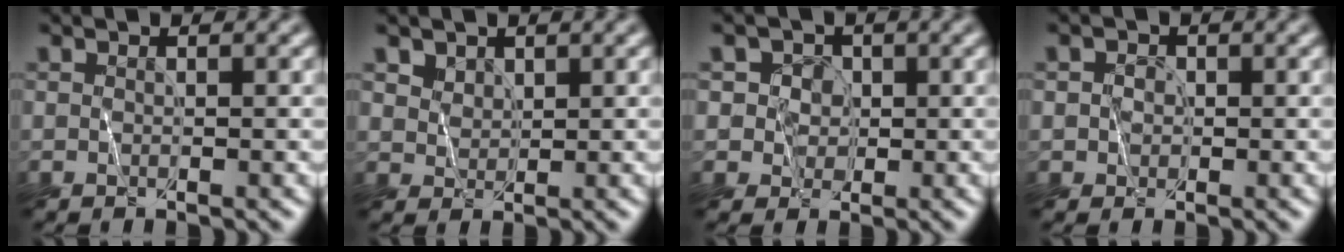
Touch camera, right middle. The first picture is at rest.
{"total": 2.4, "force": [2.0, 1.3, 0.5], "torque": [-0.021, -0.009, 0.051]}
{"total": 3.5, "force": [1.5, 3.0, 1.0], "torque": [0.007, 0.026, 0.012]}
{"total": 1.2, "force": [0.4, 1.1, 0.1], "torque": [0.017, 0.005, 0.001]}